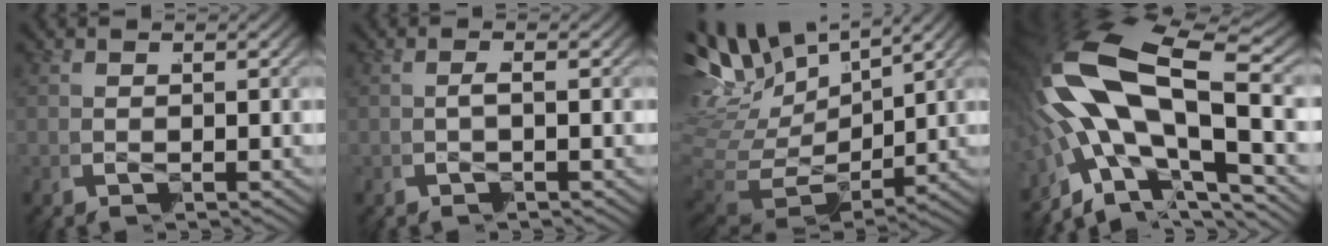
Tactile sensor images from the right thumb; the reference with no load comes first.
{"total": 0.8, "force": [-0.2, -0.1, 0.7], "torque": [-0.008, 0.013, -0.010]}
{"total": 8.9, "force": [1.8, 6.7, 5.6], "torque": [-0.141, -0.026, 0.041]}
{"total": 12.7, "force": [-0.9, 7.6, 10.1], "torque": [-0.222, -0.021, -0.009]}